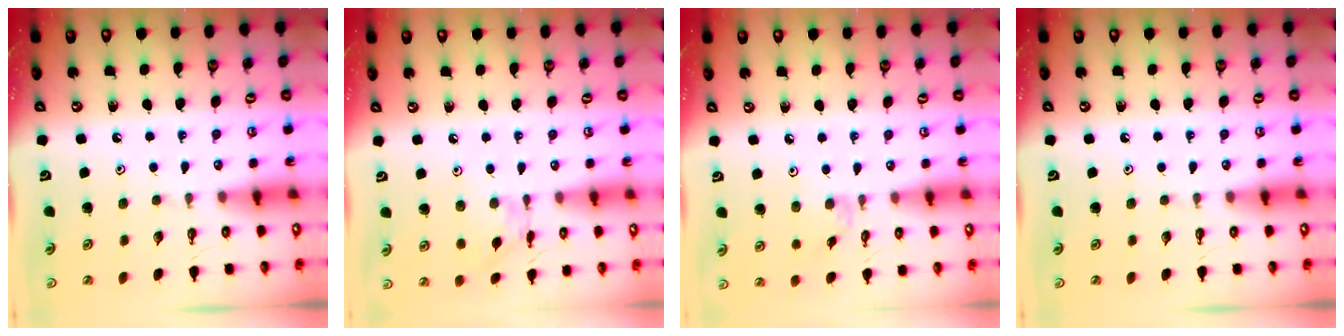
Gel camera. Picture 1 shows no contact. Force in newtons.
{"total": 2.7, "press": 2.7, "slide": 0.2}
{"total": 2.2, "press": 2.2, "slide": 0.4}
{"total": 0.0}